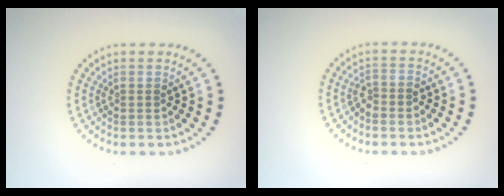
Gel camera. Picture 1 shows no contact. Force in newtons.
{"total": 1.3, "press": 1.1, "slide": 0.7}